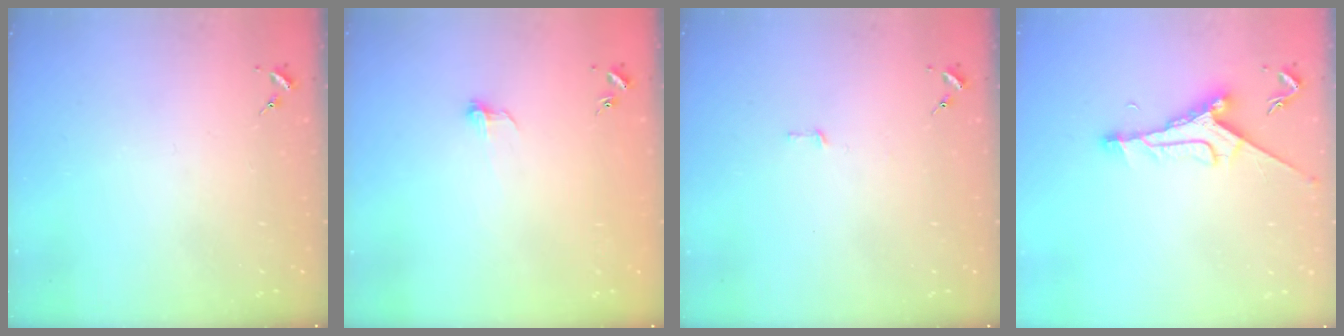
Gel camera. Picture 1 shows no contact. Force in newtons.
{"total": 5.3, "press": 5.2, "slide": 0.4}
{"total": 2.6, "press": 2.6, "slide": 0.2}
{"total": 9.4, "press": 9.4, "slide": 0.7}